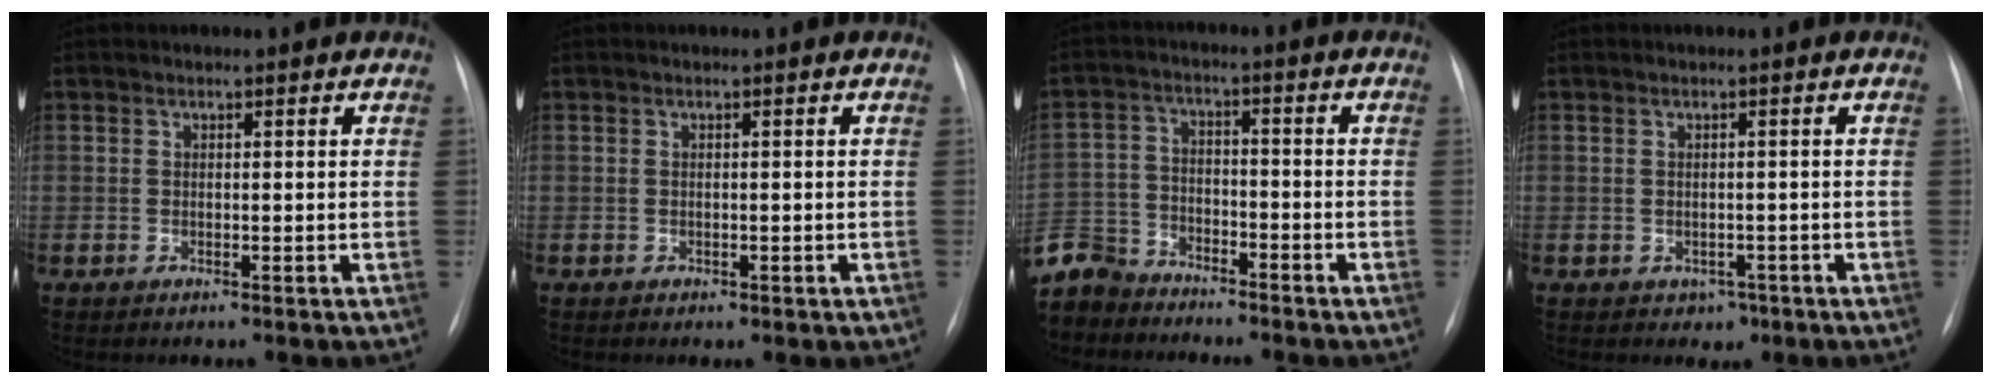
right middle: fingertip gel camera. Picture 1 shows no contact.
{"total": 0.6, "force": [-0.3, 0.4, 0.4], "torque": [-0.004, 0.001, -0.002]}
{"total": 12.2, "force": [-10.5, 5.8, 2.0], "torque": [-0.070, 0.009, -0.199]}
{"total": 1.8, "force": [-0.9, 1.5, 0.6], "torque": [-0.004, 0.004, -0.006]}